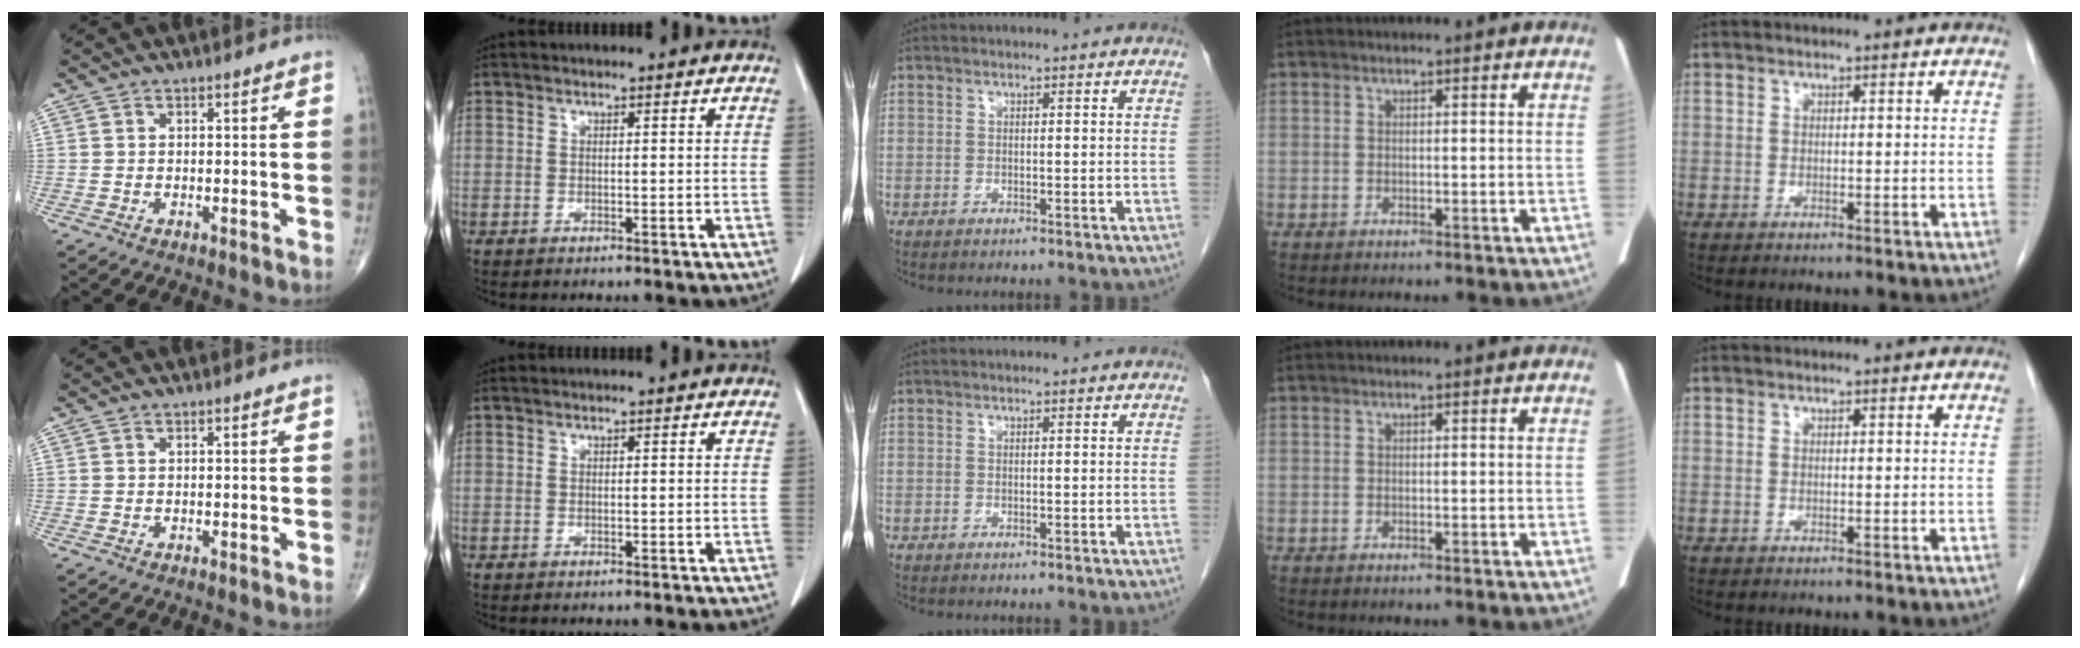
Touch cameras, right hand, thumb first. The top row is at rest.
{}